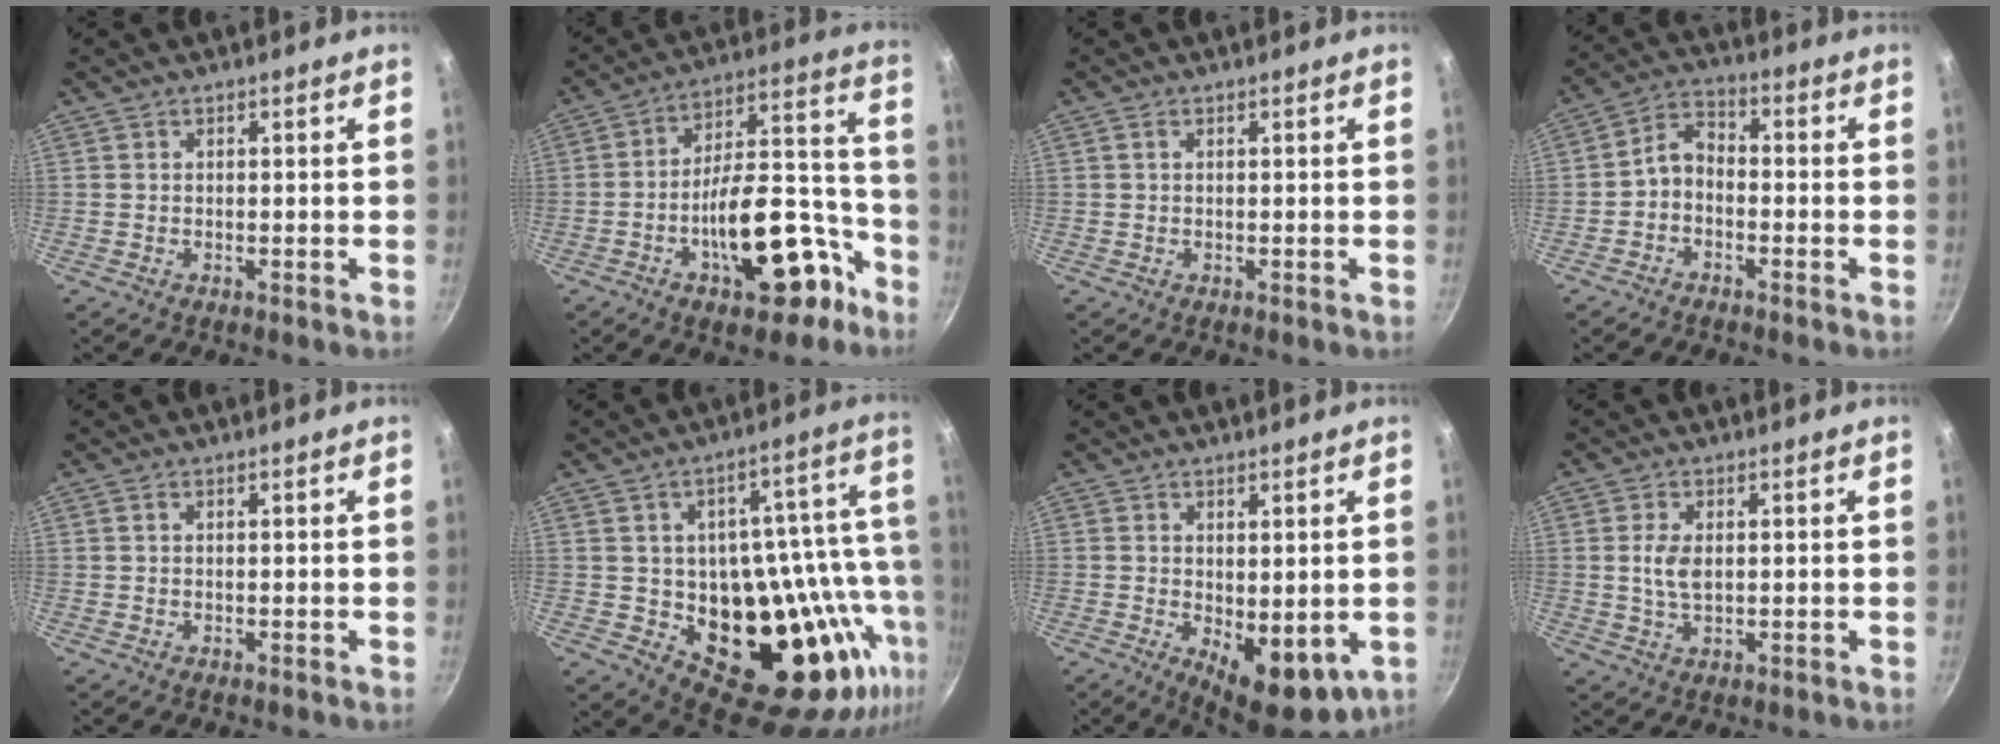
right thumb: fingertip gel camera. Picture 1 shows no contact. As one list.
[{"total": 20.4, "force": [-9.3, 9.6, 15.5], "torque": [-0.180, 0.091, -0.131]}, {"total": 0.8, "force": [0.3, 0.4, 0.6], "torque": [-0.011, 0.002, 0.006]}, {"total": 5.2, "force": [-1.9, 3.5, 3.4], "torque": [-0.057, 0.039, -0.045]}, {"total": 0.6, "force": [0.3, 0.3, 0.4], "torque": [-0.009, 0.002, 0.006]}, {"total": 27.4, "force": [-5.2, 15.5, 21.9], "torque": [-0.233, -0.010, -0.051]}, {"total": 9.8, "force": [-1.1, 4.9, 8.5], "torque": [-0.094, -0.012, -0.001]}, {"total": 4.3, "force": [0.6, 2.4, 3.6], "torque": [-0.068, -0.002, 0.012]}]